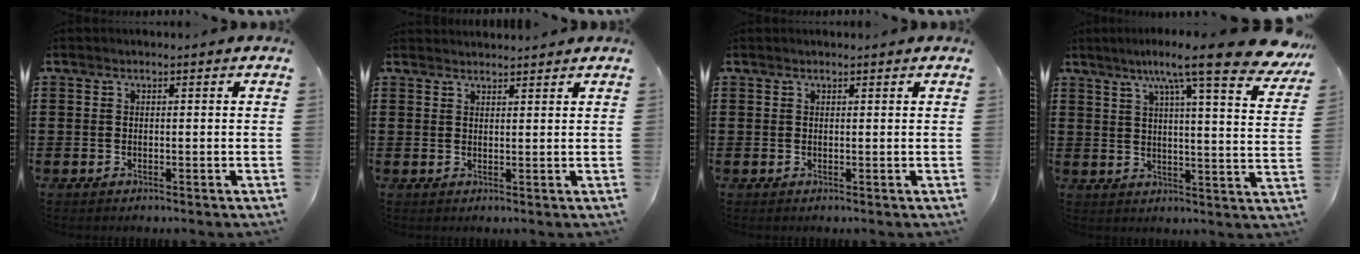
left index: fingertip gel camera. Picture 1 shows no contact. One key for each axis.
{"total": 1.6, "fx": 1.6, "fy": 0.1, "fz": 0.0, "tx": -0.004, "ty": 0.001, "tz": 0.031}
{"total": 0.0}
{"total": 11.8, "fx": 8.7, "fy": 0.3, "fz": 7.9, "tx": -0.140, "ty": -0.042, "tz": 0.136}